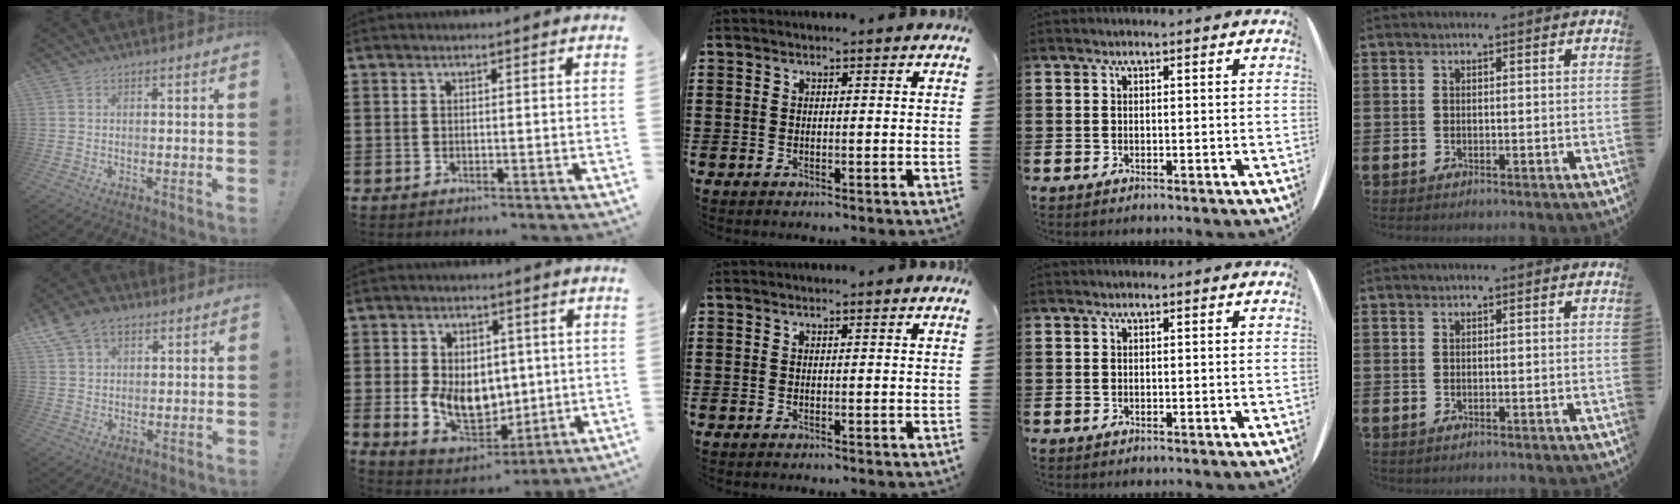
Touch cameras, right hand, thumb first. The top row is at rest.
{"thumb": {"total": 9.1, "force": [5.4, 5.9, 4.4], "torque": [-0.079, -0.016, 0.107]}, "index": {"total": 8.5, "force": [-0.2, 6.5, 5.4], "torque": [-0.098, 0.010, -0.002]}}